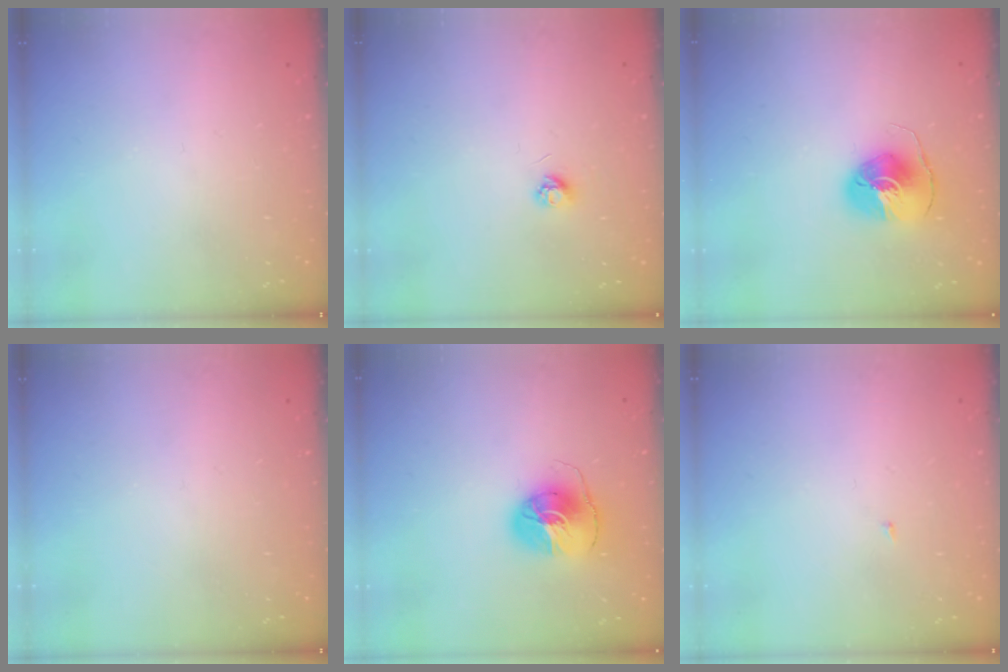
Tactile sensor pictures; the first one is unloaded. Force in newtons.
{"total": 3.2, "press": 3.2, "slide": 0.4}
{"total": 8.1, "press": 8.1, "slide": 0.3}
{"total": 0.0}
{"total": 8.6, "press": 8.6, "slide": 0.9}
{"total": 1.8, "press": 1.8, "slide": 0.2}